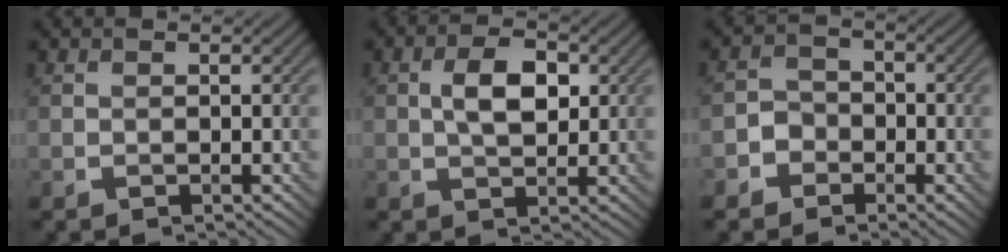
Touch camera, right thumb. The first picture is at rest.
{"total": 5.1, "force": [0.8, 2.8, 4.2], "torque": [-0.079, 0.004, 0.011]}
{"total": 3.1, "force": [-1.6, 2.5, 0.8], "torque": [-0.007, 0.004, -0.040]}